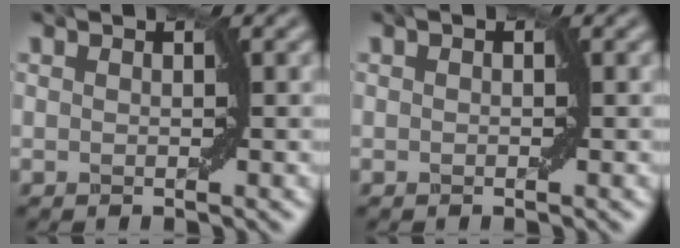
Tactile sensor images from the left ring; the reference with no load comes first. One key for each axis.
{"total": 0.0}